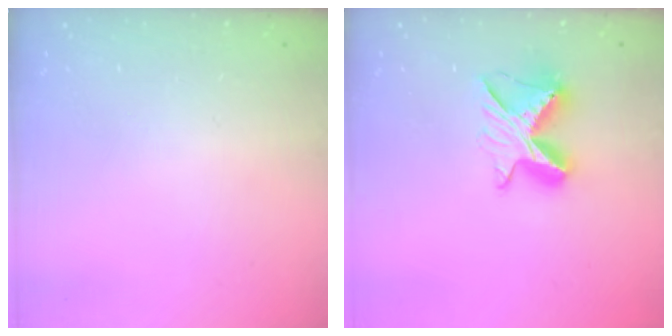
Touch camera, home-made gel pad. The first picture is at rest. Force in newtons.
{"total": 9.5, "press": 9.5, "slide": 0.3}